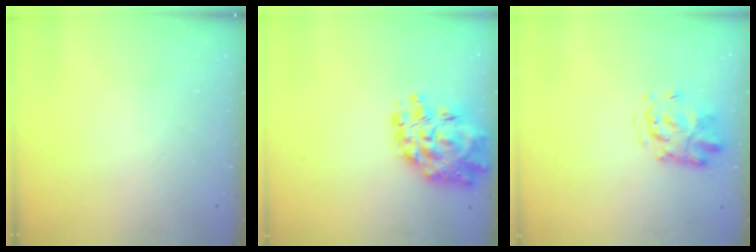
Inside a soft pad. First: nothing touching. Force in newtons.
{"total": 14.5, "press": 13.6, "slide": 4.9}
{"total": 3.7, "press": 3.4, "slide": 1.6}